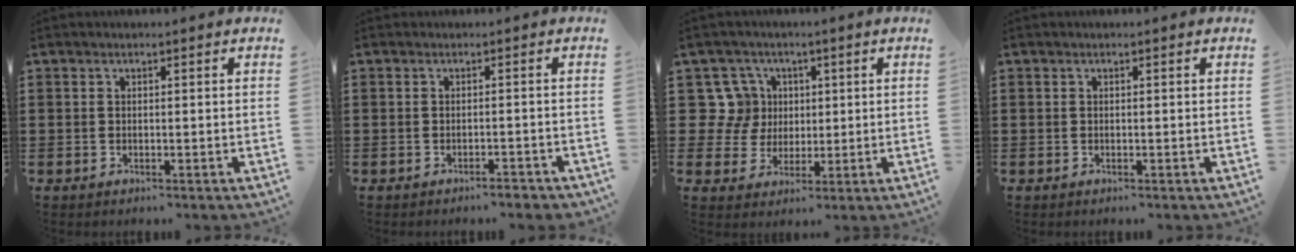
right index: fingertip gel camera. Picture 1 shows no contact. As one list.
[{"total": 1.2, "force": [-1.1, 0.0, 0.2], "torque": [-0.009, -0.001, -0.023]}, {"total": 8.4, "force": [1.9, 7.8, 2.7], "torque": [-0.093, 0.014, 0.037]}, {"total": 0.0}]